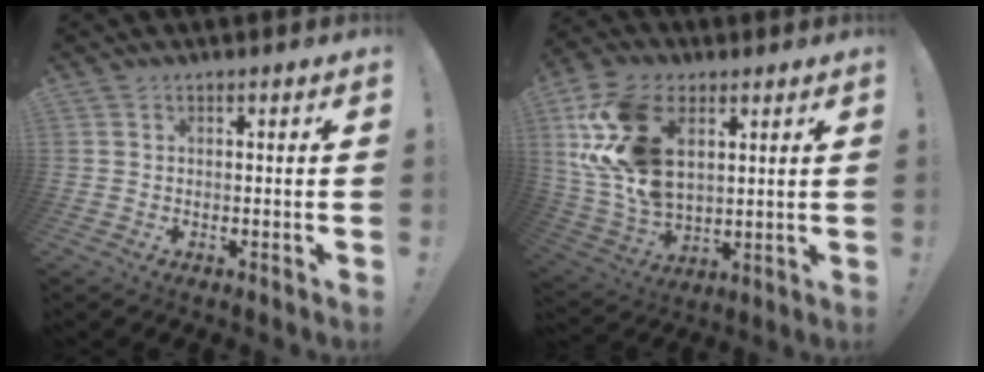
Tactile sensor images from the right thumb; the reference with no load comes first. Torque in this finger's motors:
{"motor_torque": [-0.09, 1.75, 0.80, 0.62, 0.58]}